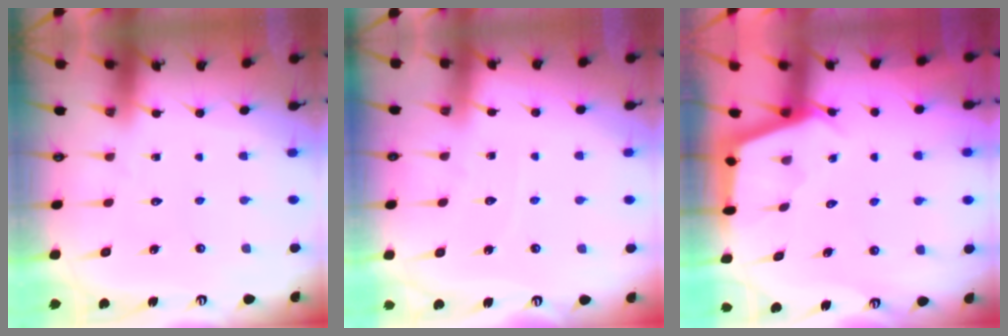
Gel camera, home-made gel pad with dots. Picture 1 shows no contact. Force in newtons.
{"total": 2.0, "press": 2.0, "slide": 0.3}
{"total": 2.8, "press": 2.8, "slide": 0.3}